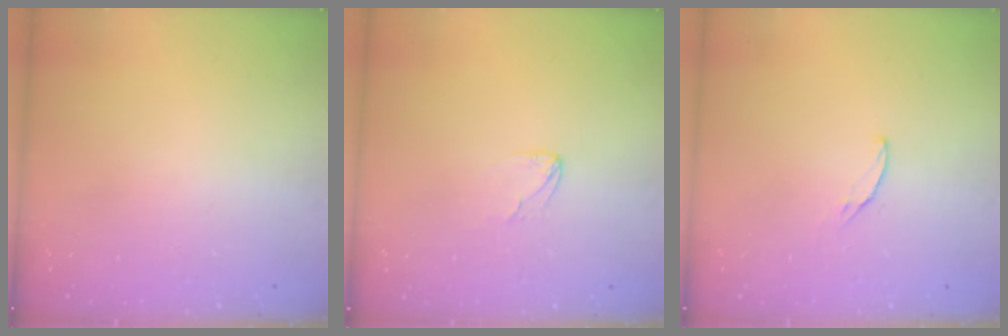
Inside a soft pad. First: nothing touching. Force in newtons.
{"total": 3.7, "press": 3.7, "slide": 0.2}
{"total": 3.7, "press": 3.6, "slide": 0.3}